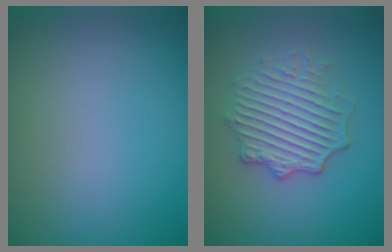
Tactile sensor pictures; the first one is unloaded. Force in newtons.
{"total": 4.5, "press": 3.9, "slide": 2.3}